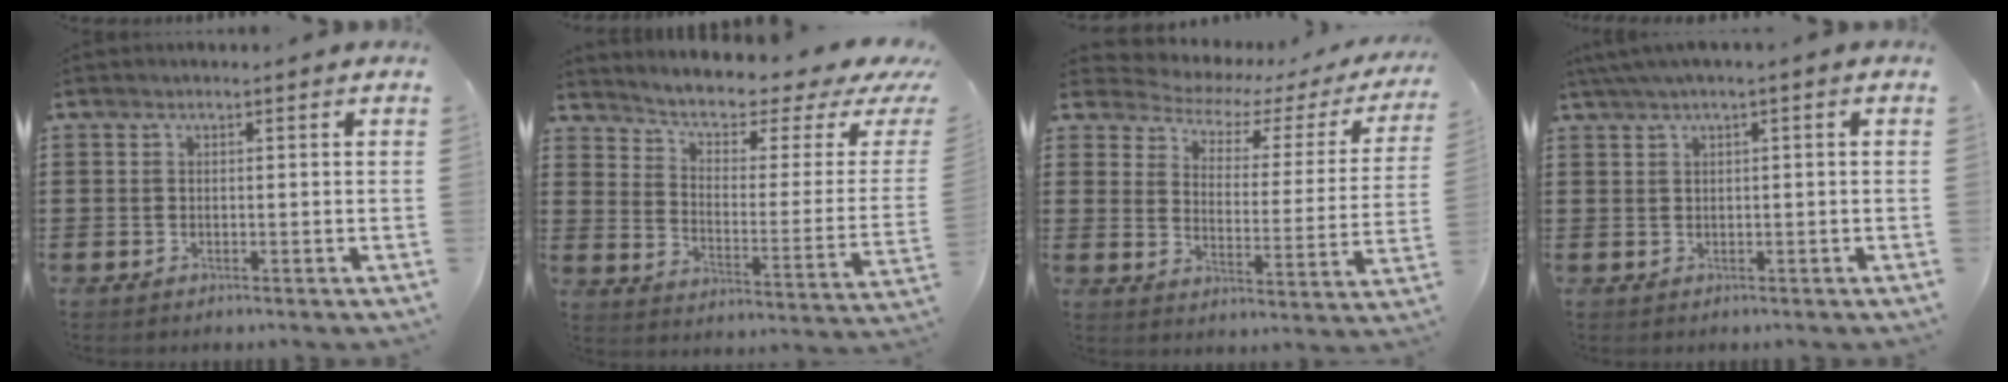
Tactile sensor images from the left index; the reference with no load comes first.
{"total": 4.3, "force": [2.5, 1.5, 3.1], "torque": [-0.067, -0.025, 0.033]}
{"total": 3.0, "force": [2.4, 1.4, 1.1], "torque": [-0.045, -0.021, 0.029]}
{"total": 1.7, "force": [0.1, 0.0, 1.7], "torque": [-0.035, -0.006, 0.000]}